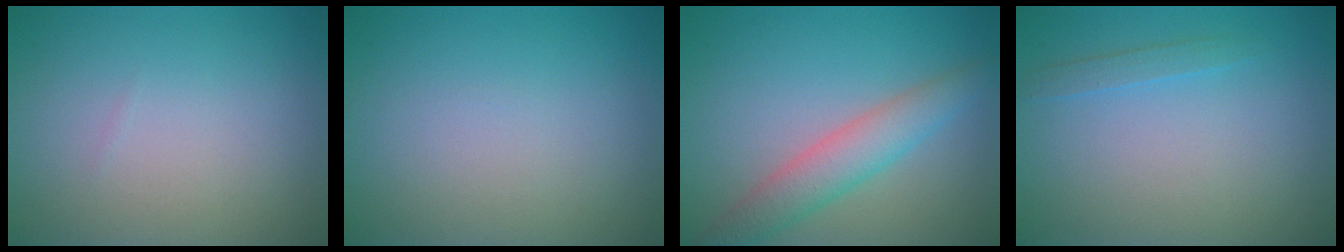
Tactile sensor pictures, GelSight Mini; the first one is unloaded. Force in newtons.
{"total": 0.0}
{"total": 3.8, "press": 3.8, "slide": 0.2}
{"total": 1.0, "press": 1.0, "slide": 0.1}